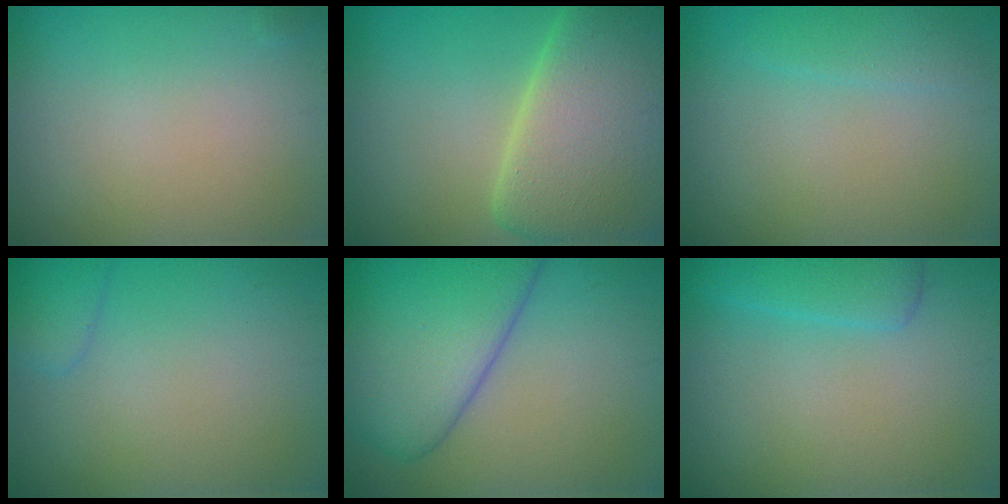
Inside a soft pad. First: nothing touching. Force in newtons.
{"total": 11.8, "press": 11.8, "slide": 0.6}
{"total": 1.4, "press": 1.4, "slide": 0.0}
{"total": 1.5, "press": 1.5, "slide": 0.2}
{"total": 9.0, "press": 9.0, "slide": 0.6}
{"total": 2.6, "press": 2.6, "slide": 0.2}